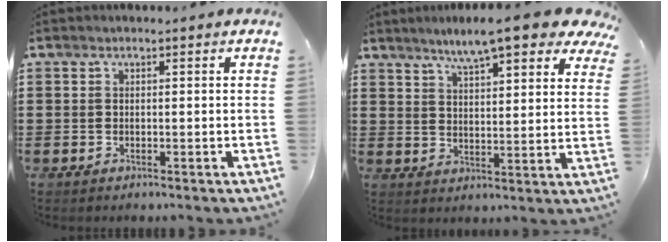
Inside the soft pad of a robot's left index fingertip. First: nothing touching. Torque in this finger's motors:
{"motor_torque": [1.33, -0.81, 0.81, 0.18]}